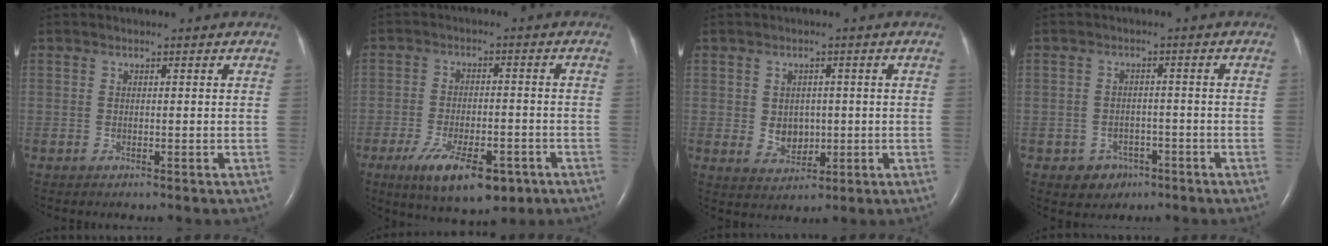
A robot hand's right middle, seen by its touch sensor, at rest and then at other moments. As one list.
[{"total": 12.0, "force": [-6.9, 4.8, 8.5], "torque": [-0.139, -0.011, -0.103]}, {"total": 4.1, "force": [-0.1, 3.2, 2.6], "torque": [-0.041, 0.004, 0.011]}, {"total": 3.8, "force": [-2.0, 3.1, 0.7], "torque": [-0.007, 0.011, -0.020]}]